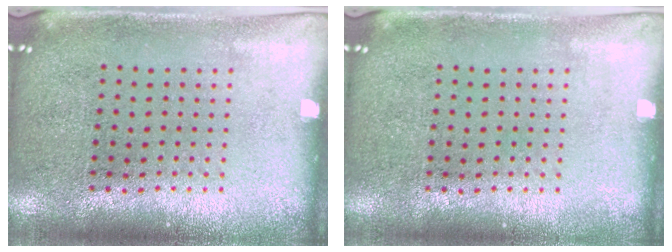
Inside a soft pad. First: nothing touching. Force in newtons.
{"total": 0.0}